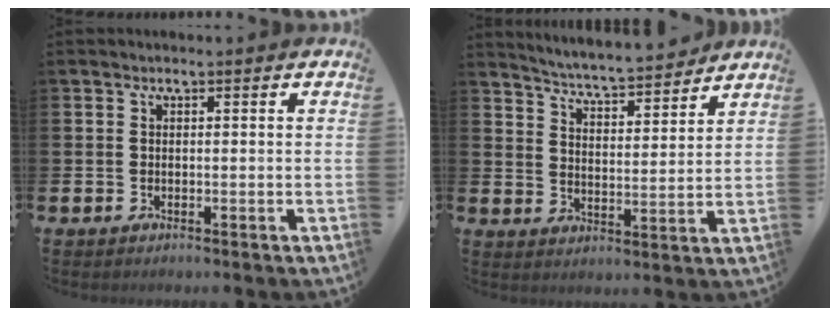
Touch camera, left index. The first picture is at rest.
{"total": 5.5, "force": [5.4, 0.1, 0.8], "torque": [-0.030, -0.048, 0.088]}